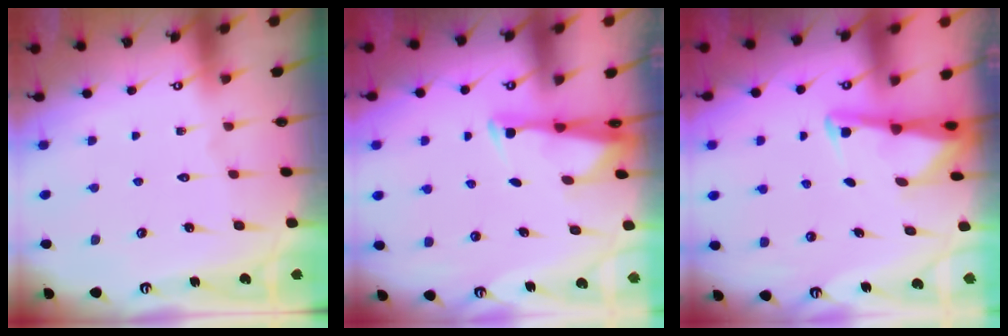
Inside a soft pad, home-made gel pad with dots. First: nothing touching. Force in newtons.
{"total": 2.9, "press": 2.8, "slide": 0.7}
{"total": 3.0, "press": 3.0, "slide": 0.4}